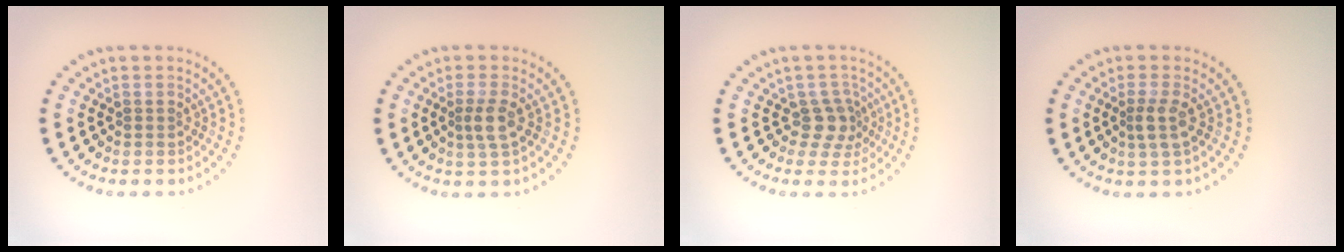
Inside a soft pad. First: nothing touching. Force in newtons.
{"total": 2.0, "press": 1.7, "slide": 1.0}
{"total": 2.5, "press": 1.9, "slide": 1.6}
{"total": 1.9, "press": 1.6, "slide": 1.1}